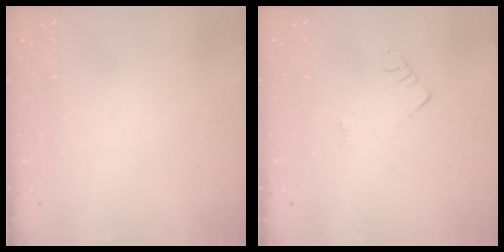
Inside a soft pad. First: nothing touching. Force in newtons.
{"total": 2.2, "press": 2.2, "slide": 0.4}